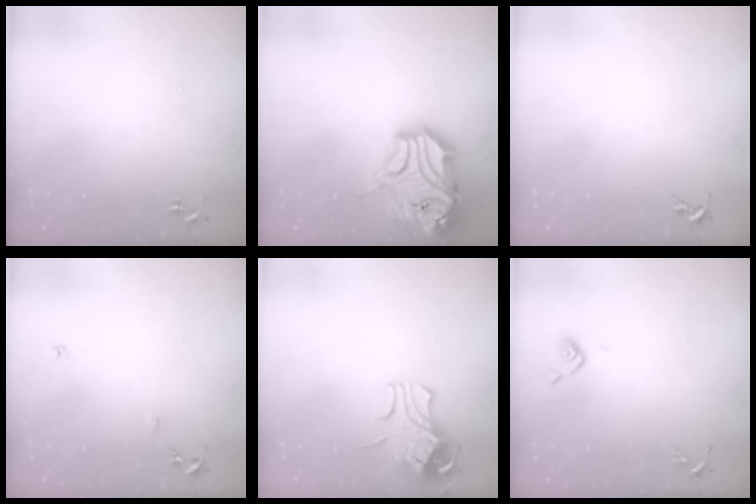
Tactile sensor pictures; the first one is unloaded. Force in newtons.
{"total": 21.9, "press": 21.7, "slide": 2.9}
{"total": 0.0}
{"total": 6.1, "press": 6.1, "slide": 0.7}
{"total": 8.9, "press": 8.9, "slide": 0.9}
{"total": 3.5, "press": 3.4, "slide": 0.9}